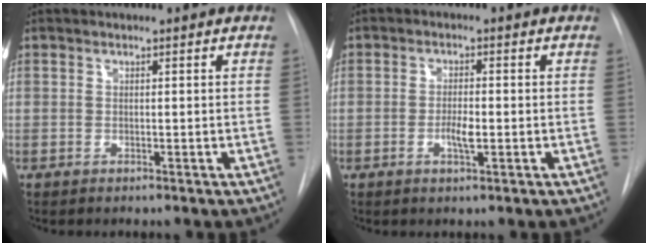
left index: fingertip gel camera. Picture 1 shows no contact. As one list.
[{"total": 3.0, "force": [-0.8, 0.7, 2.8], "torque": [-0.052, 0.000, -0.012]}]